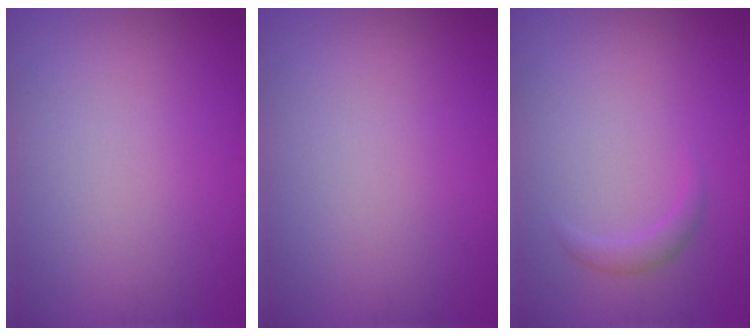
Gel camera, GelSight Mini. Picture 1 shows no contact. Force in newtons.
{"total": 0.0}
{"total": 1.2, "press": 1.2, "slide": 0.0}